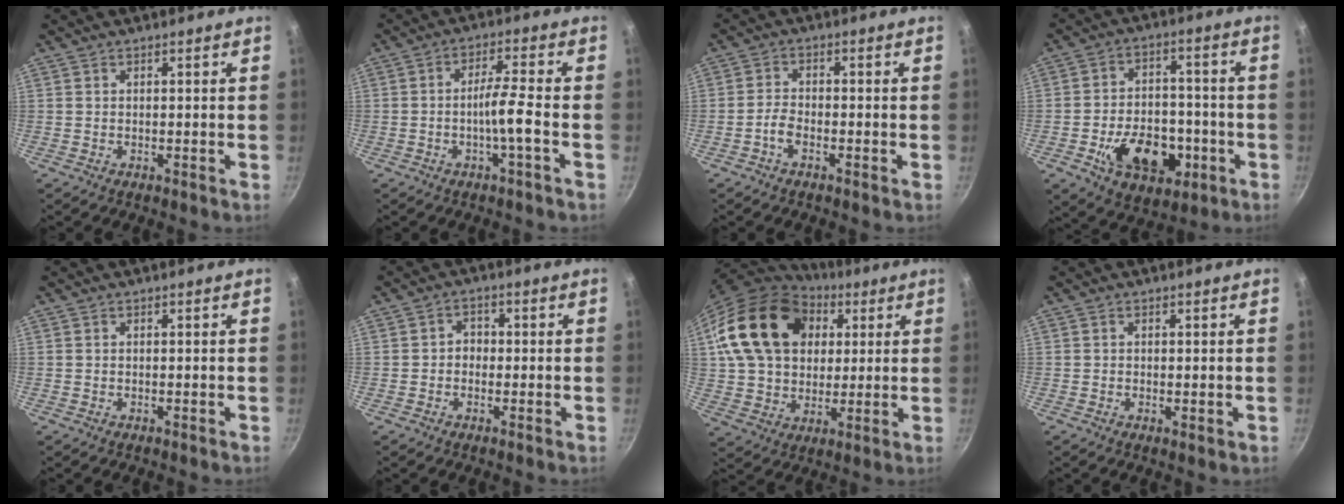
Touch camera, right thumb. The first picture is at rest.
{"total": 5.6, "force": [-1.9, 0.1, 5.3], "torque": [-0.100, 0.024, -0.036]}
{"total": 2.8, "force": [-1.7, 1.3, 1.9], "torque": [-0.045, 0.015, -0.039]}
{"total": 15.6, "force": [-5.0, 10.5, 10.4], "torque": [-0.123, 0.028, -0.067]}
{"total": 0.0}
{"total": 2.7, "force": [-0.4, 2.3, 1.3], "torque": [-0.003, 0.009, -0.010]}
{"total": 22.9, "force": [6.6, 17.1, 13.6], "torque": [-0.218, 0.011, 0.118]}
{"total": 0.8, "force": [0.1, 0.4, 0.7], "torque": [-0.011, -0.002, 0.000]}